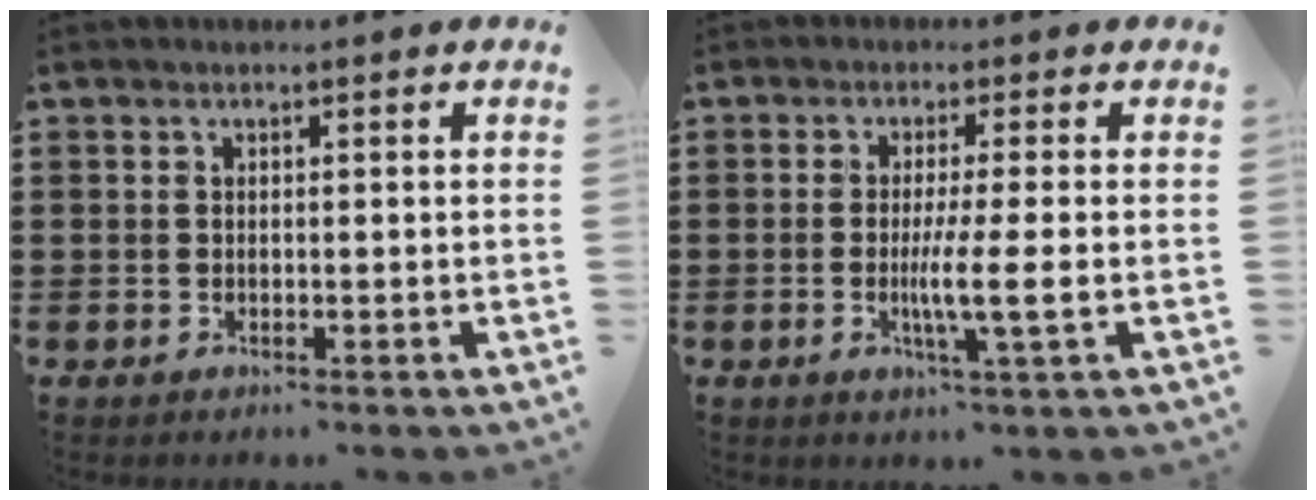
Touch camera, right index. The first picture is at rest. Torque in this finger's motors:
{"motor_torque": [1.77, 0.03, 0.45, 0.10]}